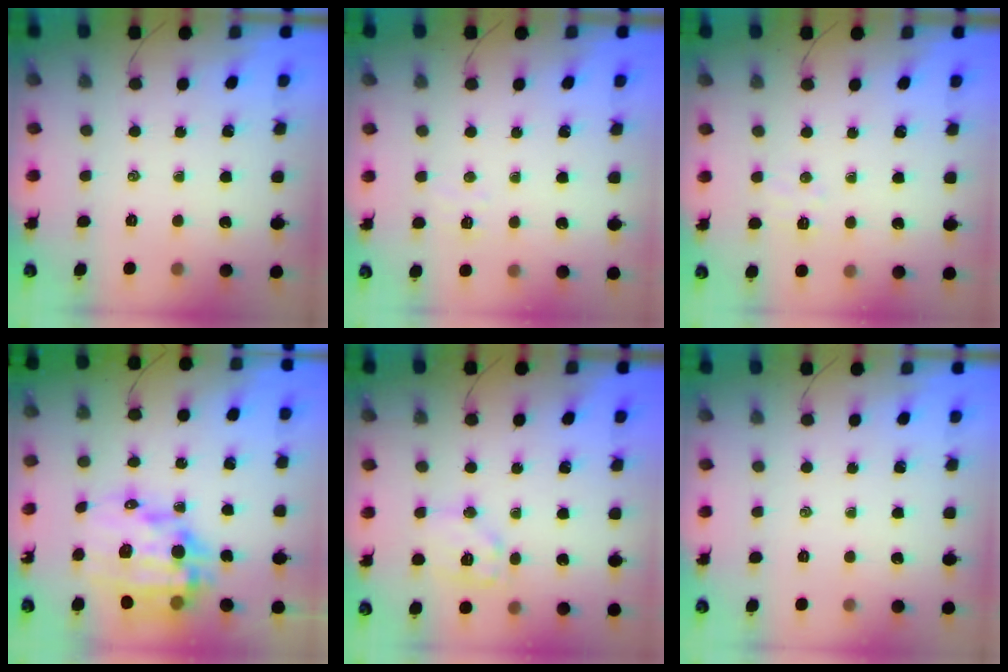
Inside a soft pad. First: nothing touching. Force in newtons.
{"total": 3.3, "press": 3.1, "slide": 0.9}
{"total": 4.6, "press": 4.4, "slide": 1.2}
{"total": 16.2, "press": 15.8, "slide": 3.5}
{"total": 10.3, "press": 10.2, "slide": 1.4}
{"total": 0.0}